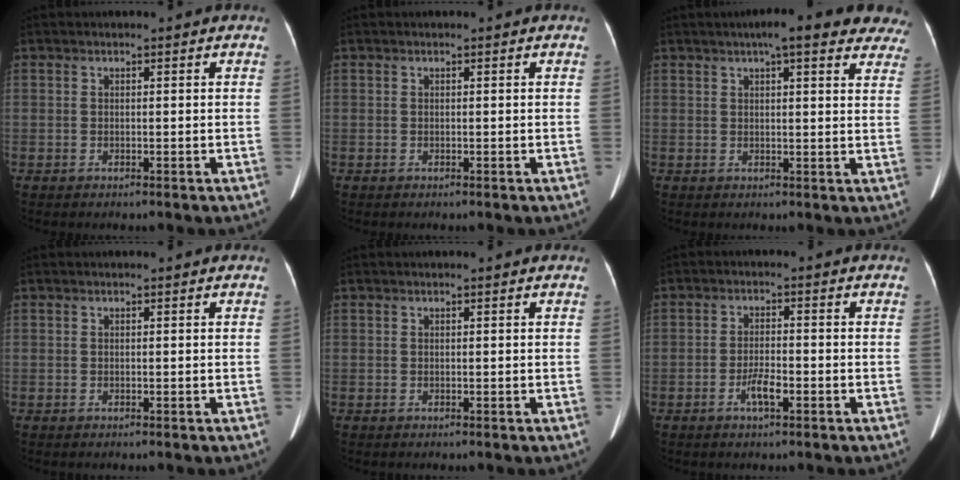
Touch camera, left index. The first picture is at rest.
{"total": 0.0}
{"total": 14.0, "force": [11.2, 3.1, 7.8], "torque": [-0.079, 0.023, 0.120]}
{"total": 0.0}
{"total": 0.0}
{"total": 3.3, "force": [-1.7, 0.7, 2.8], "torque": [-0.052, 0.002, -0.033]}